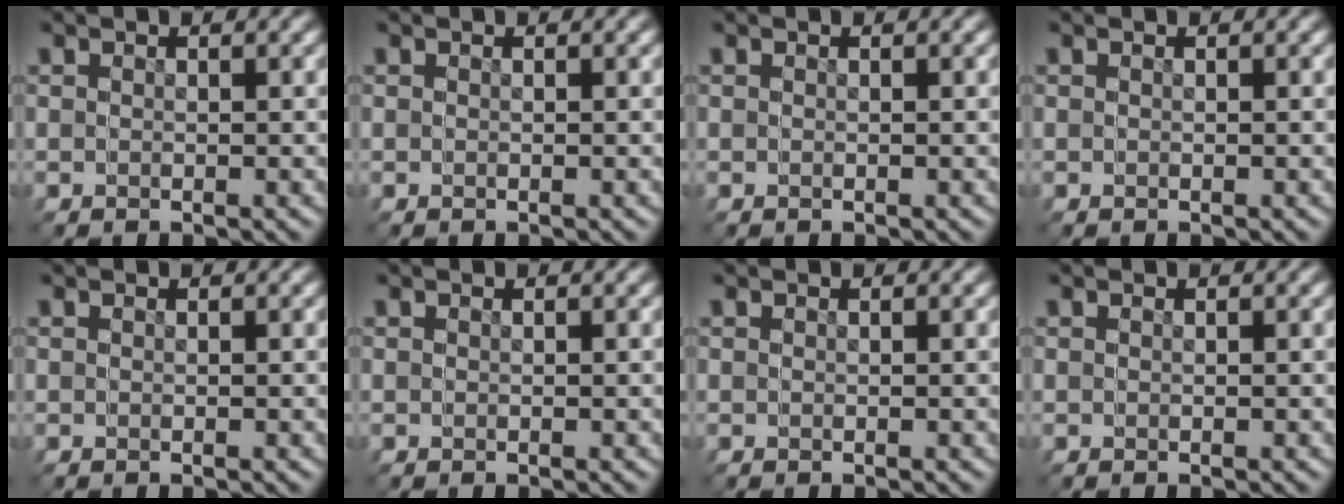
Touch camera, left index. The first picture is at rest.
{"total": 0.0}
{"total": 0.0}
{"total": 0.0}
{"total": 0.0}
{"total": 0.0}
{"total": 0.0}
{"total": 0.0}